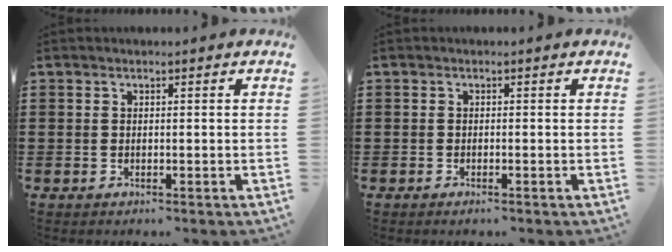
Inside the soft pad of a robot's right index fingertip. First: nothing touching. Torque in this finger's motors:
{"motor_torque": [0.25, -0.18, 0.05, 0.00]}